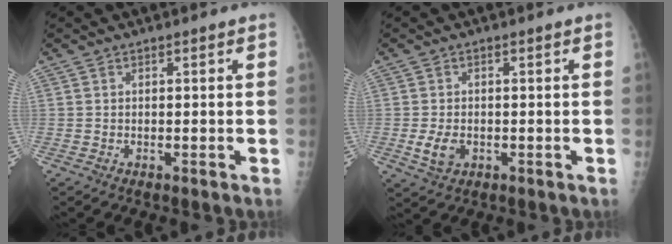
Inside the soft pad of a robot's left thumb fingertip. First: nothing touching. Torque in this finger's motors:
{"motor_torque": [-0.54, 0.62, 0.53, 0.05, 0.04]}